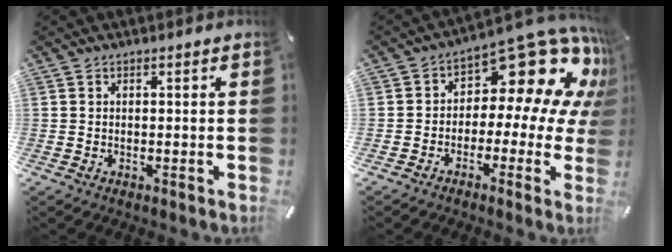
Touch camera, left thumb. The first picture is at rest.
{"total": 16.6, "force": [8.6, 8.6, 11.3], "torque": [-0.147, -0.072, 0.138]}